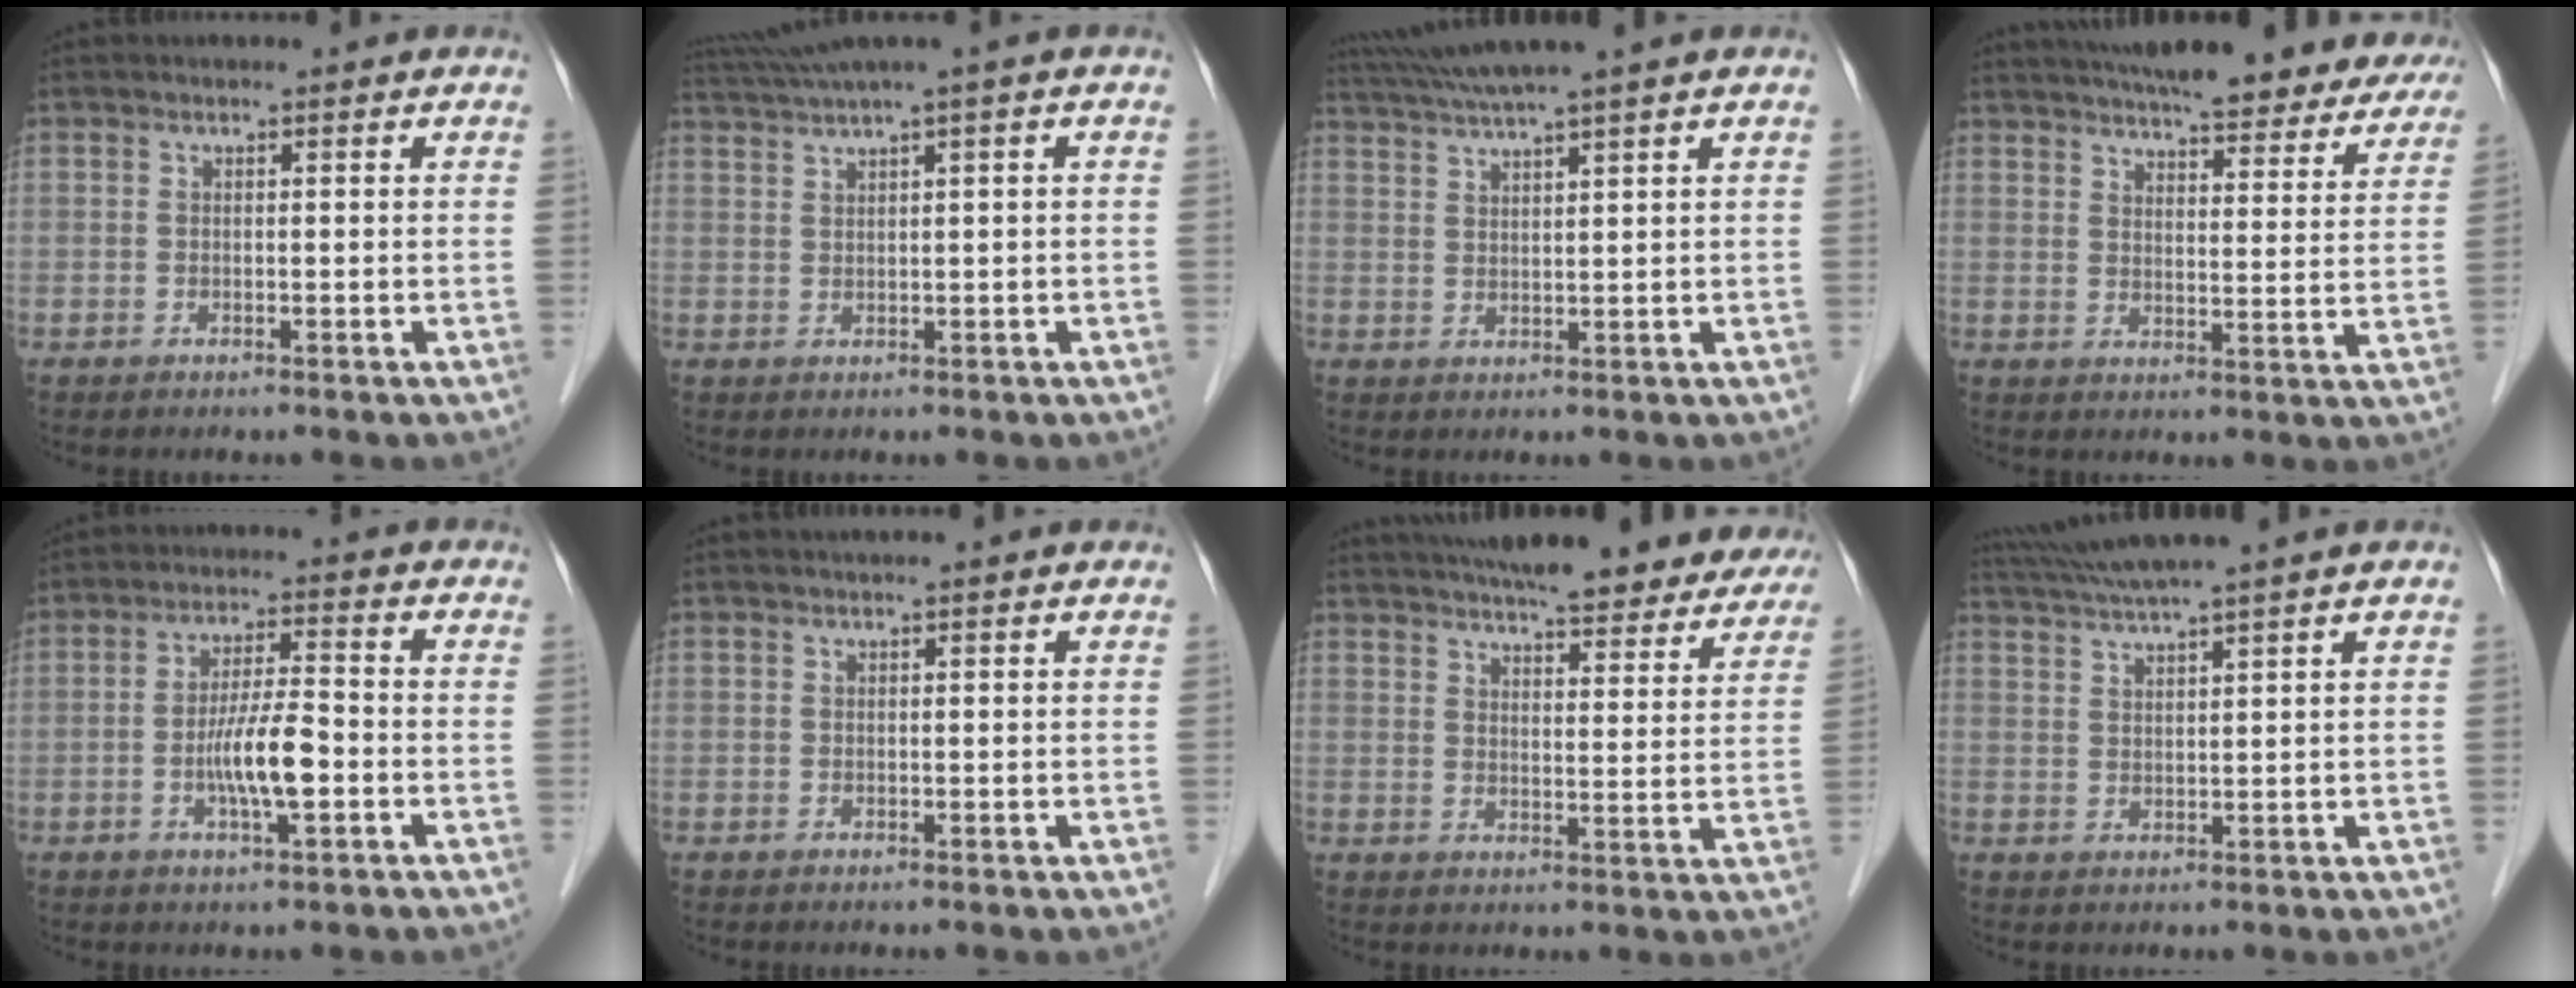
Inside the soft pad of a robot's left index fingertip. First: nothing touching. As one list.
[{"total": 4.1, "force": [2.7, -1.1, 2.9], "torque": [-0.064, 0.021, 0.056]}, {"total": 6.1, "force": [5.1, -1.8, 2.9], "torque": [-0.054, 0.018, 0.096]}, {"total": 26.1, "force": [23.0, 5.5, 11.1], "torque": [-0.171, -0.011, 0.280]}, {"total": 6.9, "force": [-2.0, 0.8, 6.5], "torque": [-0.130, -0.002, -0.038]}, {"total": 0.6, "force": [0.5, 0.0, 0.4], "torque": [-0.008, 0.010, 0.009]}, {"total": 25.3, "force": [22.2, 5.3, 10.9], "torque": [-0.168, -0.004, 0.272]}, {"total": 6.2, "force": [5.2, -1.8, 2.8], "torque": [-0.054, 0.016, 0.099]}]